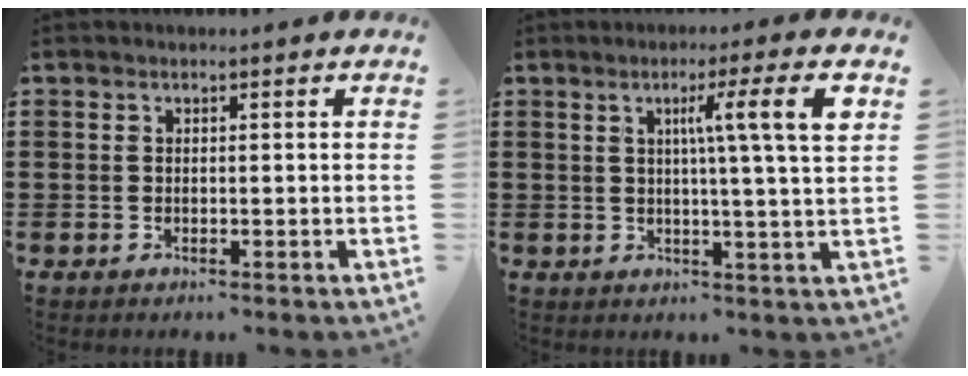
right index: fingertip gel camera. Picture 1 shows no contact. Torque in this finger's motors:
{"motor_torque": [1.02, 0.36, 0.25, 0.08]}